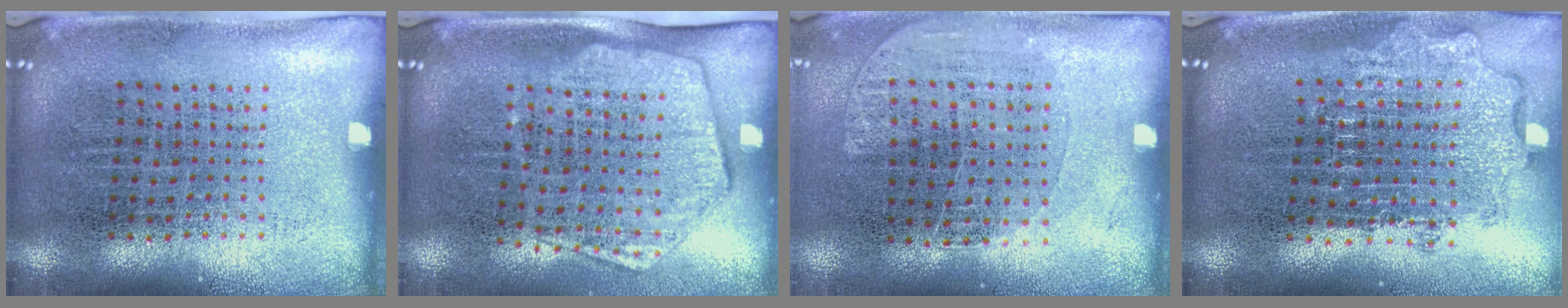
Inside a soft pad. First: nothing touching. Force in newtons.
{"total": 1.8, "press": 1.6, "slide": 0.8}
{"total": 1.1, "press": 0.9, "slide": 0.6}
{"total": 1.9, "press": 1.5, "slide": 1.2}